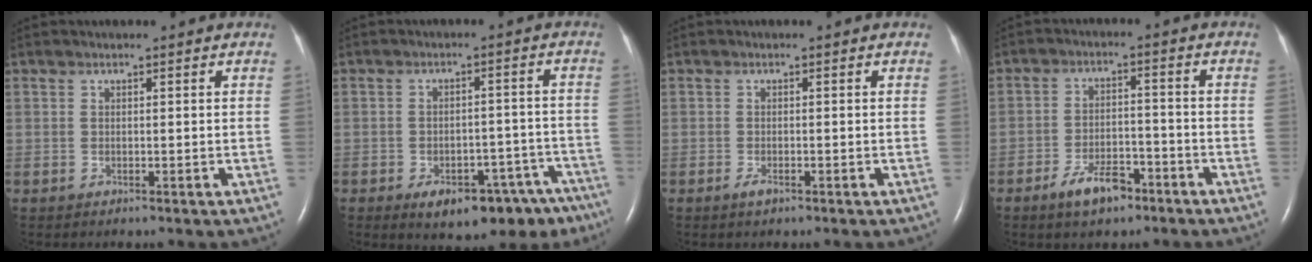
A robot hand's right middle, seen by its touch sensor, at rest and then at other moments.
{"total": 13.7, "force": [-9.8, 6.7, 6.9], "torque": [-0.048, 0.034, -0.122]}
{"total": 1.2, "force": [-0.7, 0.3, 0.9], "torque": [-0.019, -0.002, -0.012]}
{"total": 6.3, "force": [-4.3, 2.7, 3.8], "torque": [-0.074, 0.001, -0.068]}